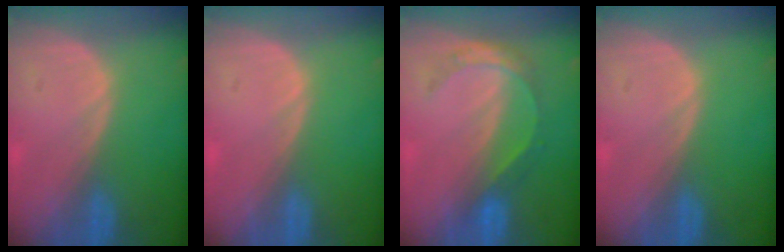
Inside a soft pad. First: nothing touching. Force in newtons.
{"total": 0.7, "press": 0.1, "slide": 0.7}
{"total": 5.5, "press": 4.7, "slide": 2.7}
{"total": 0.0}